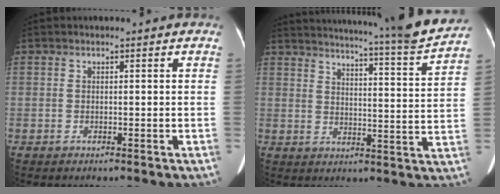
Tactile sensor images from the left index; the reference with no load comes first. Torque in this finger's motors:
{"motor_torque": [0.43, -1.42, 0.13, 0.09]}